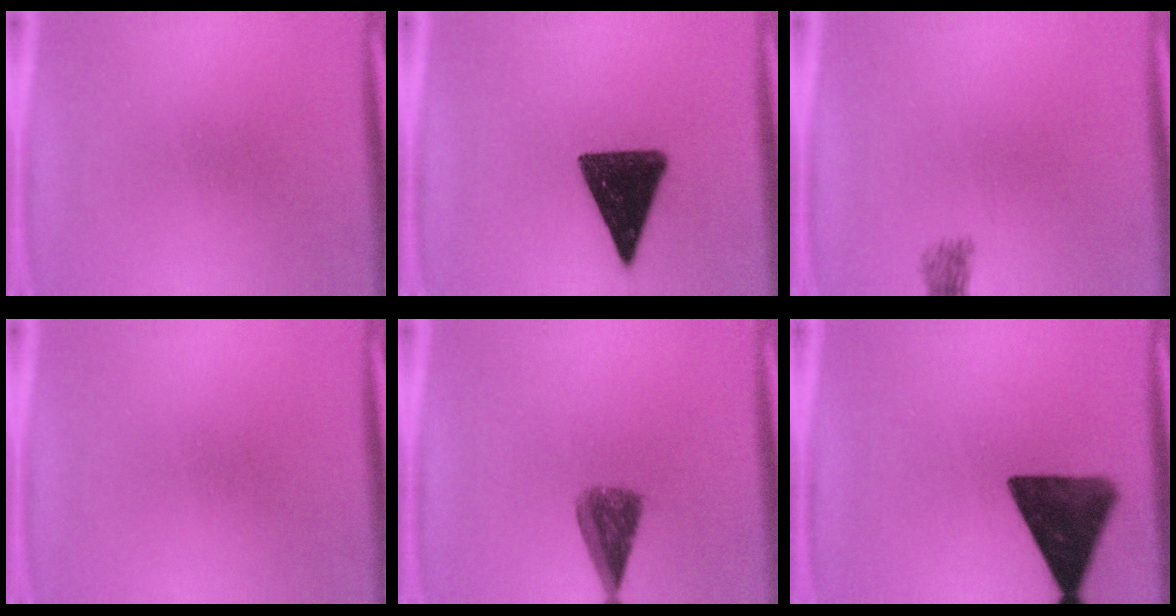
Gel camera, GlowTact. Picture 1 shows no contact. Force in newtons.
{"total": 14.3}
{"total": 1.8}
{"total": 0.0}
{"total": 5.9}
{"total": 13.4}